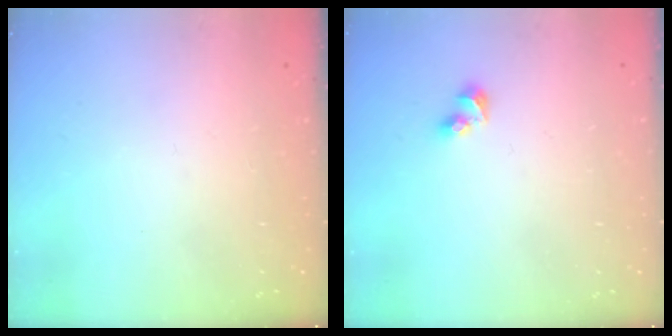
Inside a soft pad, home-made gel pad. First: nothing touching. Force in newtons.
{"total": 3.6, "press": 3.5, "slide": 0.7}